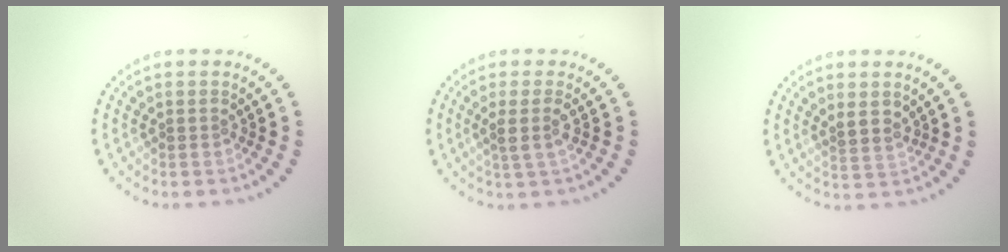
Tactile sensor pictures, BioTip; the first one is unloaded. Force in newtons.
{"total": 1.8, "press": 1.4, "slide": 1.2}
{"total": 1.3, "press": 1.1, "slide": 0.7}